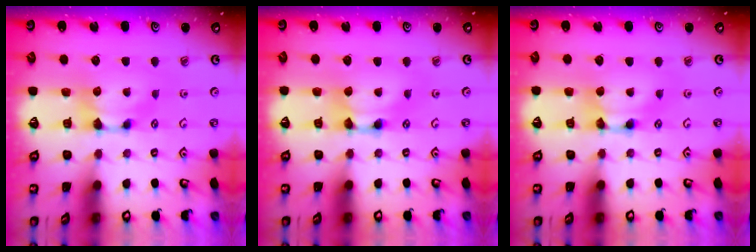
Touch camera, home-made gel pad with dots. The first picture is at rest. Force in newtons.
{"total": 2.0, "press": 2.0, "slide": 0.1}
{"total": 1.9, "press": 1.9, "slide": 0.2}